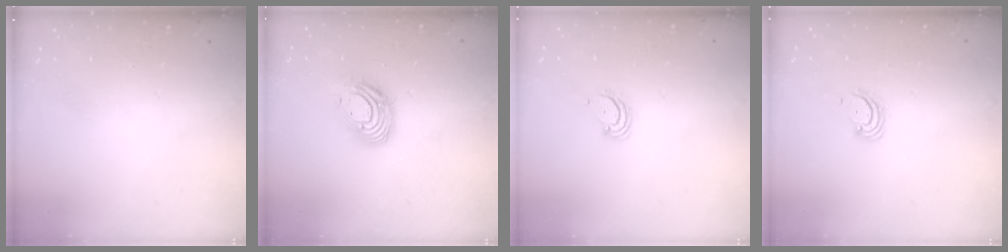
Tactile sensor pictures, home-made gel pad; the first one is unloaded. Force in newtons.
{"total": 13.9, "press": 13.9, "slide": 1.2}
{"total": 2.8, "press": 2.8, "slide": 0.3}
{"total": 3.8, "press": 3.8, "slide": 0.4}